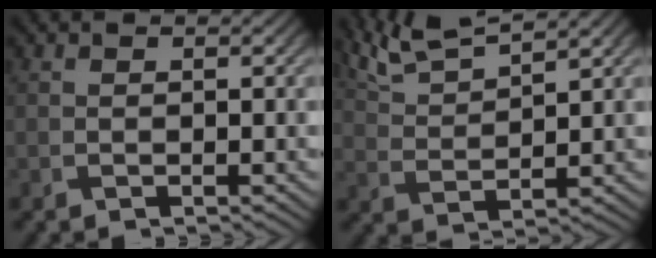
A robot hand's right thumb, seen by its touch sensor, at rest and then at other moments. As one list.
[{"total": 6.7, "force": [5.6, 1.1, 3.4], "torque": [-0.083, 0.015, 0.115]}]